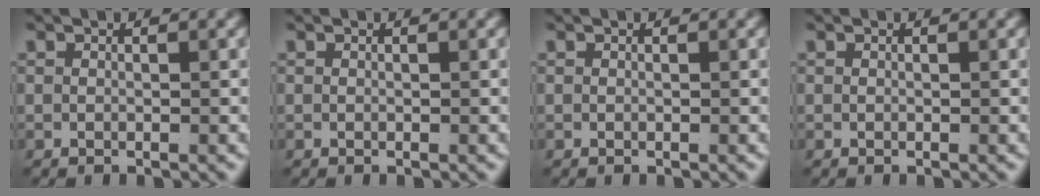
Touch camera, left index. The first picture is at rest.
{"total": 0.0}
{"total": 0.0}
{"total": 0.0}